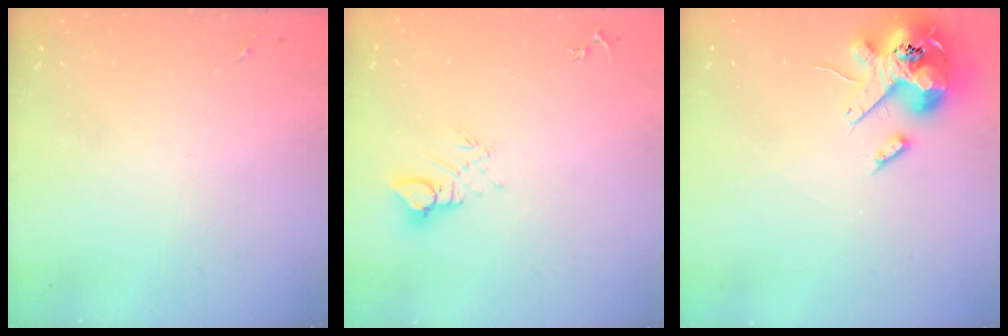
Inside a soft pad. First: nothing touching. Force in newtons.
{"total": 6.7, "press": 6.7, "slide": 0.4}
{"total": 15.3, "press": 15.1, "slide": 2.5}